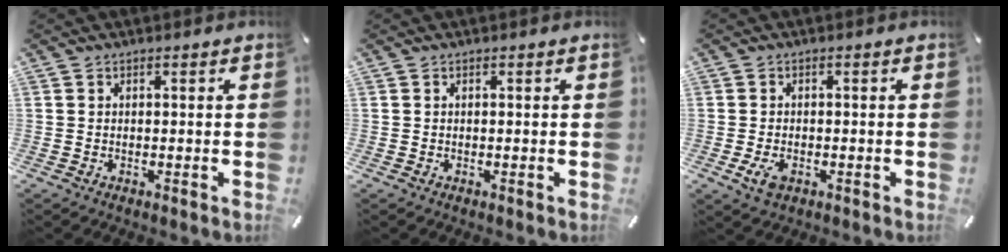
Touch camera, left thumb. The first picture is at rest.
{"total": 0.0}
{"total": 3.2, "force": [-1.3, 2.2, 2.0], "torque": [-0.055, -0.002, -0.028]}